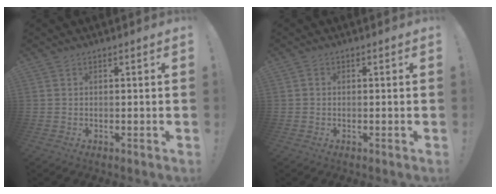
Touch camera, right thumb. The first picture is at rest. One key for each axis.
{"total": 0.5, "fx": -0.2, "fy": 0.5, "fz": 0.2, "tx": -0.005, "ty": 0.003, "tz": -0.004}